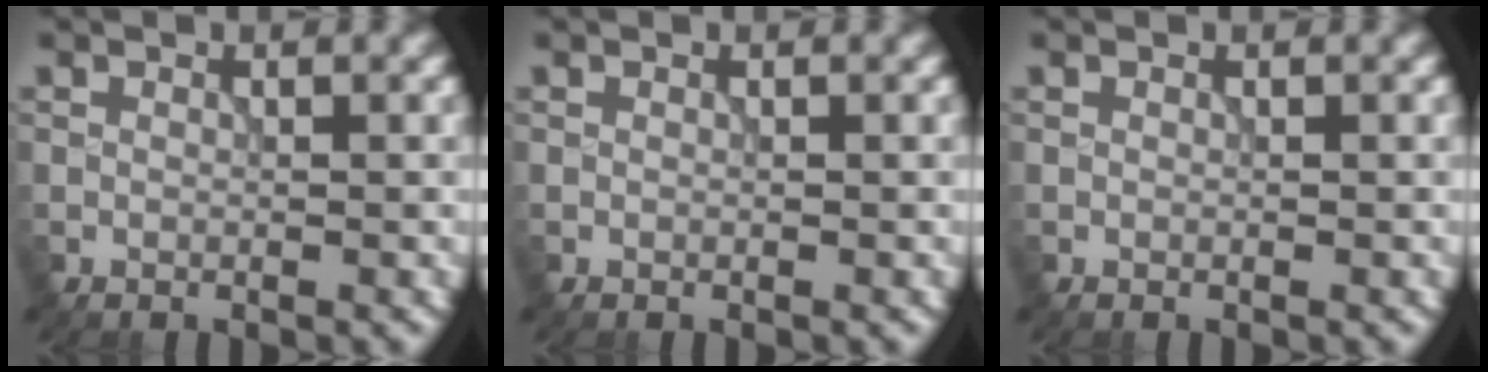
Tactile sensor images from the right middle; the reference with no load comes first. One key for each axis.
{"total": 0.0}
{"total": 0.0}